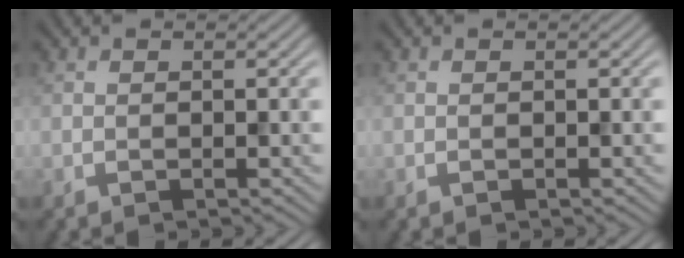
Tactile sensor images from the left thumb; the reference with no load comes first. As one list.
[{"total": 0.0}]